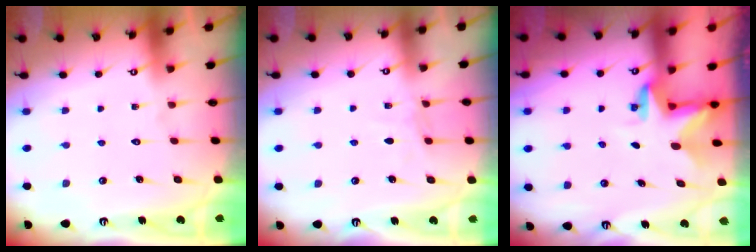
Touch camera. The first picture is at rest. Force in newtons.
{"total": 4.0, "press": 4.0, "slide": 0.5}
{"total": 2.8, "press": 2.8, "slide": 0.1}